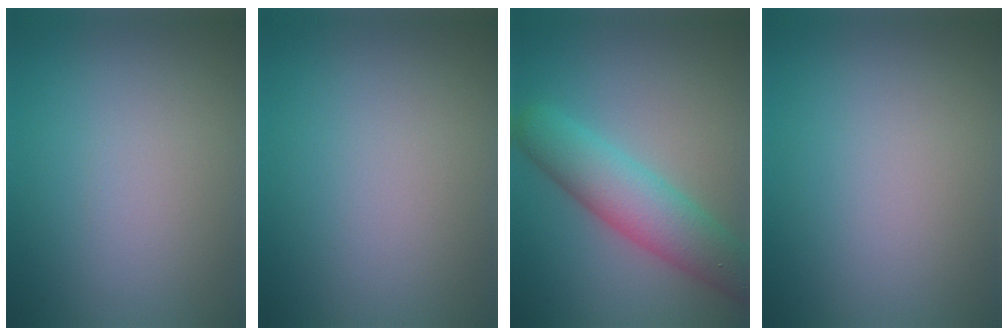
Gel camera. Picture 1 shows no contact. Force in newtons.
{"total": 0.0}
{"total": 6.5, "press": 6.5, "slide": 0.1}
{"total": 0.0}